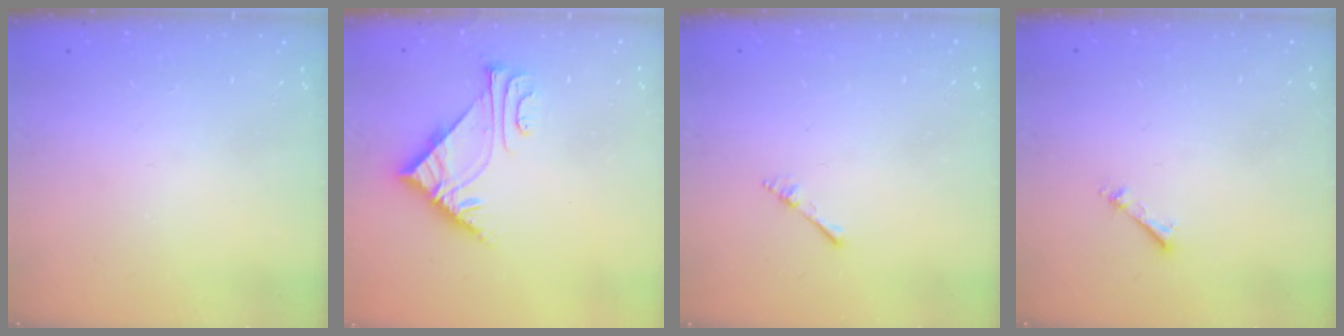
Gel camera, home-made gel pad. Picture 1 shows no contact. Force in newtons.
{"total": 6.4, "press": 6.4, "slide": 0.1}
{"total": 2.2, "press": 2.2, "slide": 0.3}
{"total": 2.7, "press": 2.7, "slide": 0.4}